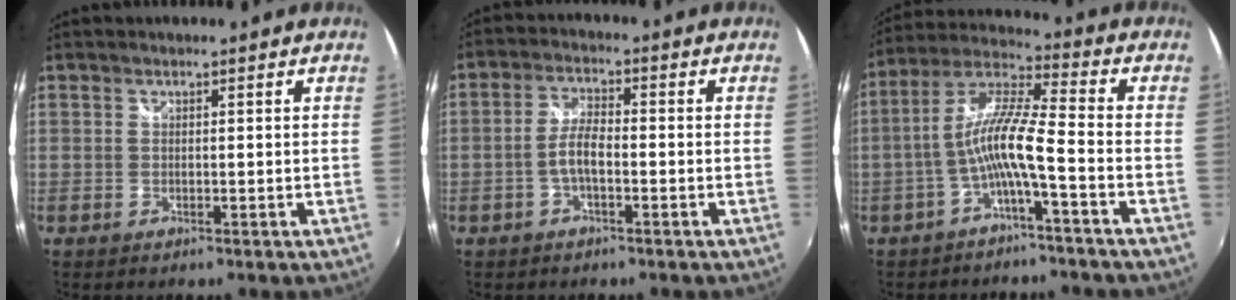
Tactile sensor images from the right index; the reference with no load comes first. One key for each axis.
{"total": 4.3, "fx": -1.6, "fy": 1.3, "fz": 3.8, "tx": -0.082, "ty": 0.010, "tz": -0.032}
{"total": 9.5, "fx": -3.4, "fy": 0.5, "fz": 8.9, "tx": -0.195, "ty": 0.016, "tz": -0.065}